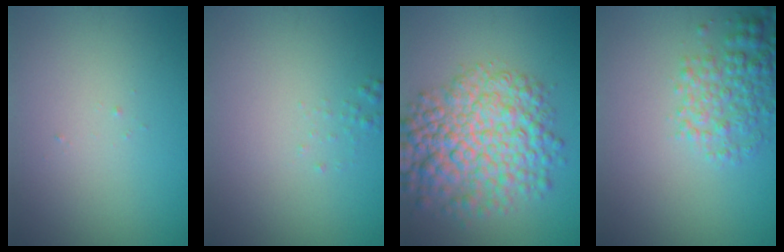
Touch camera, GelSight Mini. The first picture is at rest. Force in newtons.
{"total": 0.5, "press": 0.5, "slide": 0.0}
{"total": 8.8, "press": 8.8, "slide": 0.1}
{"total": 3.9, "press": 3.9, "slide": 0.2}